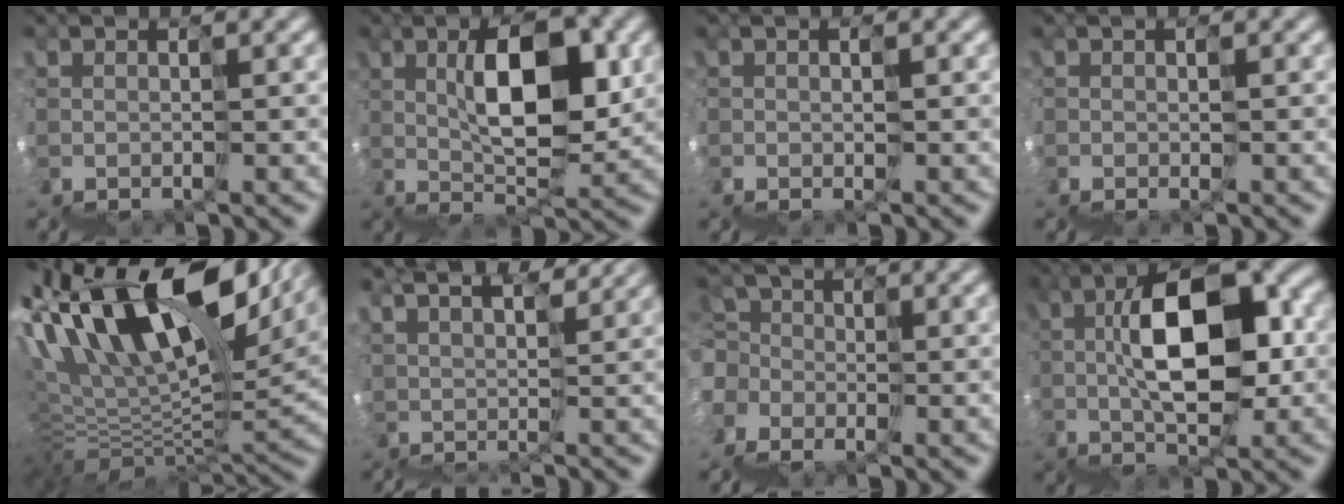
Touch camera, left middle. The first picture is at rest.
{"total": 4.2, "force": [2.8, 0.9, 3.0], "torque": [-0.034, 0.042, 0.038]}
{"total": 2.0, "force": [0.1, 1.3, 1.5], "torque": [-0.023, -0.003, 0.008]}
{"total": 1.8, "force": [-0.2, 1.2, 1.4], "torque": [-0.021, -0.004, 0.004]}
{"total": 11.1, "force": [6.9, 4.5, 7.4], "torque": [-0.123, 0.054, 0.107]}
{"total": 7.2, "force": [7.0, 0.9, 1.0], "torque": [-0.008, 0.051, 0.109]}
{"total": 4.4, "force": [-2.1, 3.8, -0.9], "torque": [0.001, 0.016, -0.054]}
{"total": 6.5, "force": [2.4, 2.5, 5.5], "torque": [-0.070, 0.050, 0.026]}